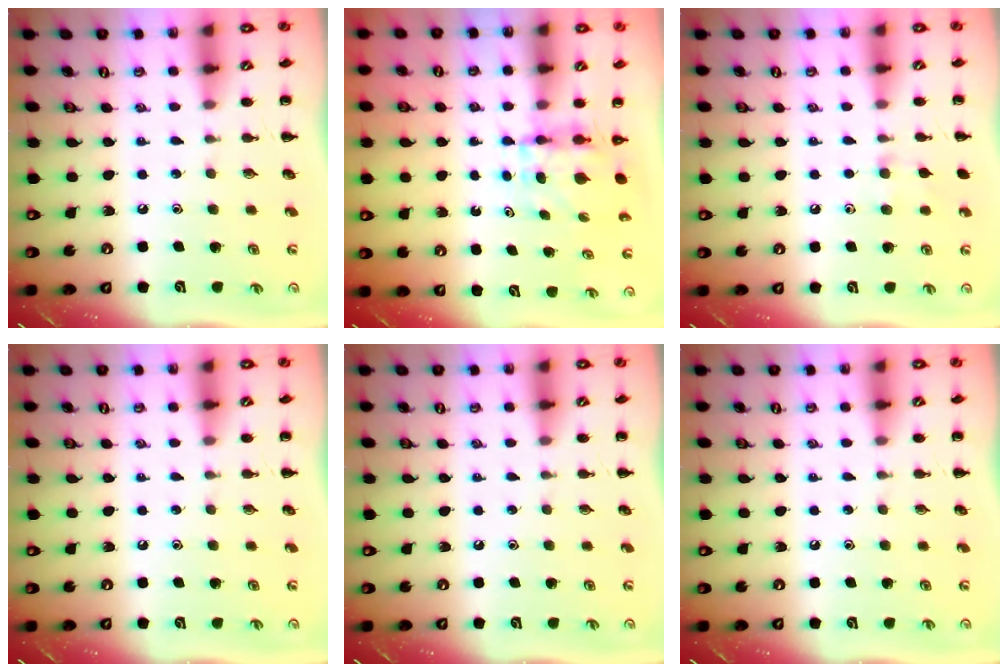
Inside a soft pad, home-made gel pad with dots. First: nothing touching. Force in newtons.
{"total": 3.9, "press": 3.9, "slide": 0.3}
{"total": 6.0, "press": 5.6, "slide": 2.2}
{"total": 0.0}
{"total": 0.0}
{"total": 0.0}